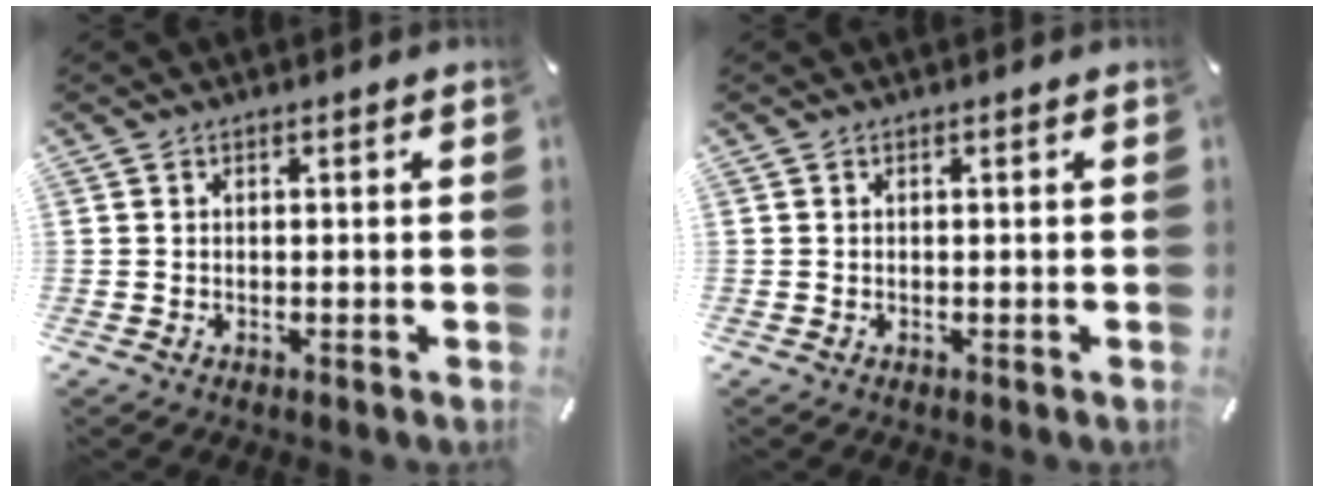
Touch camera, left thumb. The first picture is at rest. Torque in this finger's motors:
{"motor_torque": [0.00, 0.00, -0.04, 0.04, 0.00]}